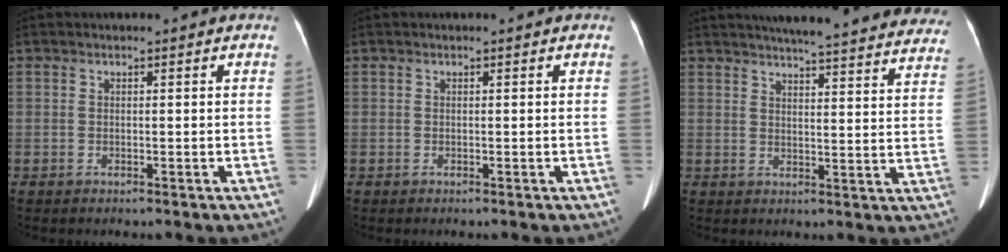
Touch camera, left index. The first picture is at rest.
{"total": 0.0}
{"total": 29.7, "force": [27.1, 3.4, 11.5], "torque": [-0.165, -0.063, 0.310]}